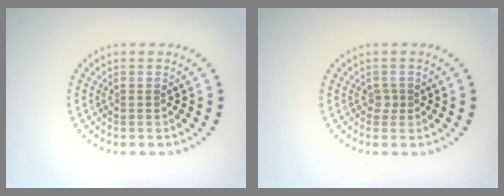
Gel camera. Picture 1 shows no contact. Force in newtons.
{"total": 0.9, "press": 0.7, "slide": 0.5}